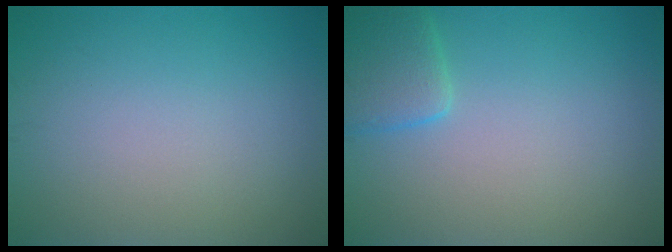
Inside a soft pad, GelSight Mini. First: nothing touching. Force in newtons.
{"total": 2.8, "press": 2.8, "slide": 0.2}